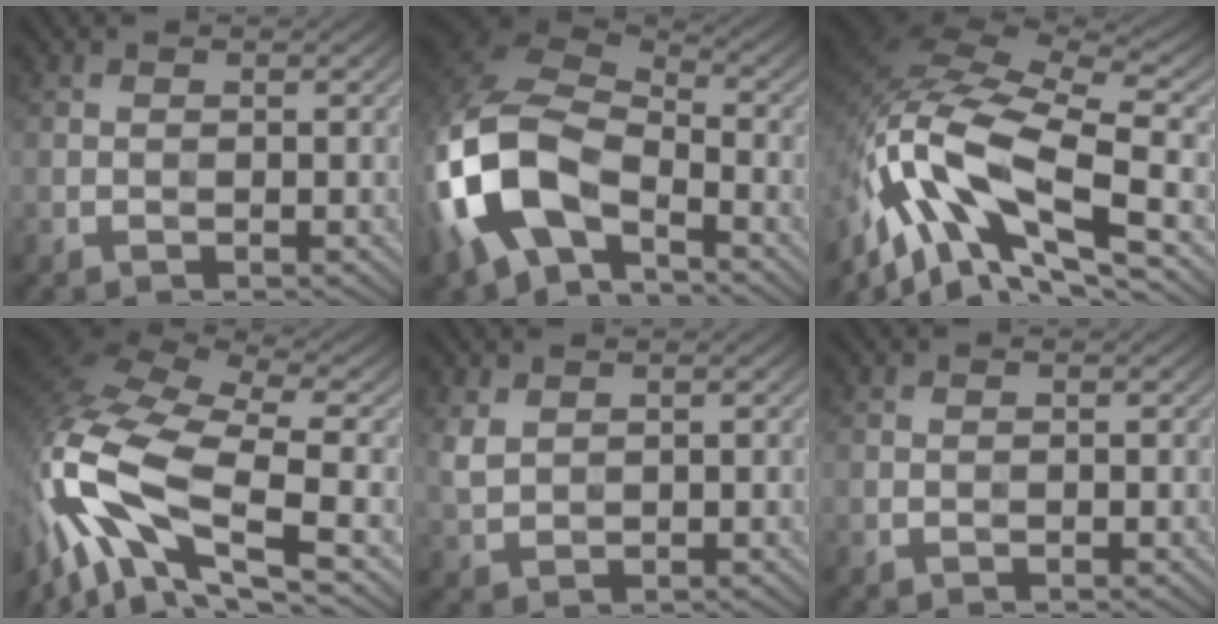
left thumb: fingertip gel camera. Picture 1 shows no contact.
{"total": 15.9, "force": [-6.4, 9.3, 11.2], "torque": [-0.273, -0.018, -0.134]}
{"total": 17.4, "force": [-6.4, 8.2, 13.9], "torque": [-0.317, -0.014, -0.120]}
{"total": 17.7, "force": [-5.1, 7.7, 15.1], "torque": [-0.371, -0.017, -0.091]}
{"total": 2.6, "force": [1.2, 1.7, 1.6], "torque": [-0.046, -0.001, 0.028]}
{"total": 0.0}